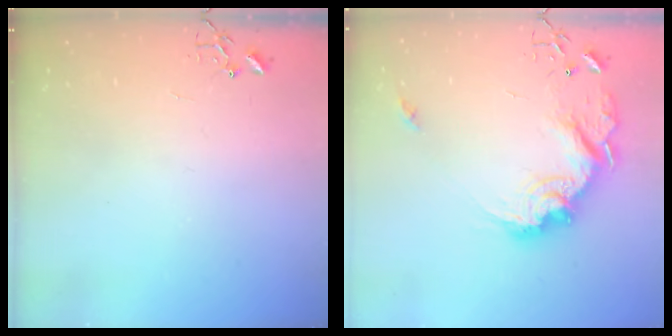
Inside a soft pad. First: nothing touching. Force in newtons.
{"total": 19.5, "press": 19.4, "slide": 1.8}